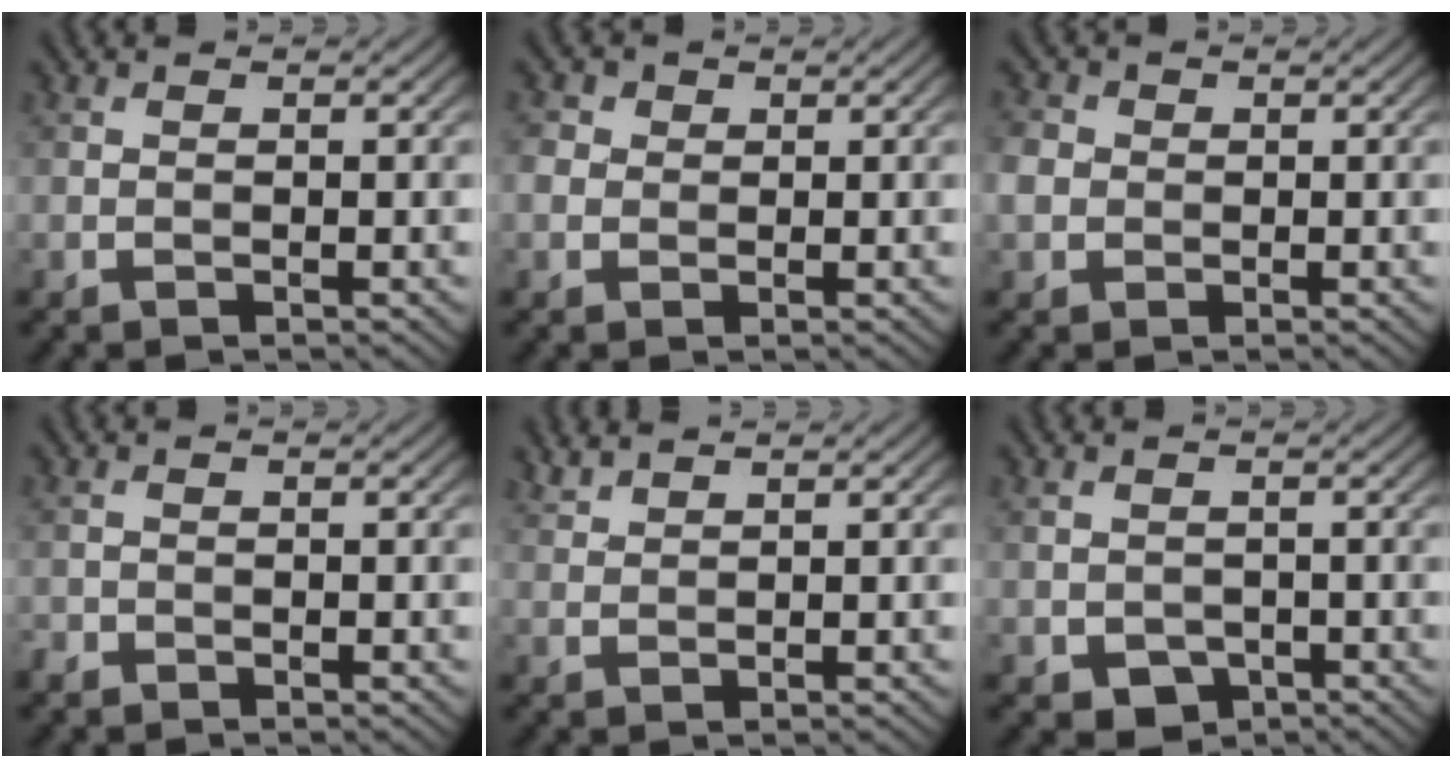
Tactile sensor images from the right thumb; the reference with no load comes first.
{"total": 2.4, "force": [0.2, 2.2, 0.9], "torque": [-0.033, 0.005, 0.000]}
{"total": 3.2, "force": [-0.2, 2.9, 1.3], "torque": [-0.042, 0.005, -0.010]}
{"total": 1.1, "force": [-0.9, 0.6, 0.2], "torque": [-0.004, -0.002, -0.023]}
{"total": 1.5, "force": [1.4, 0.1, 0.4], "torque": [-0.013, 0.007, 0.034]}
{"total": 2.7, "force": [-1.2, 2.2, 1.1], "torque": [-0.027, -0.013, -0.021]}